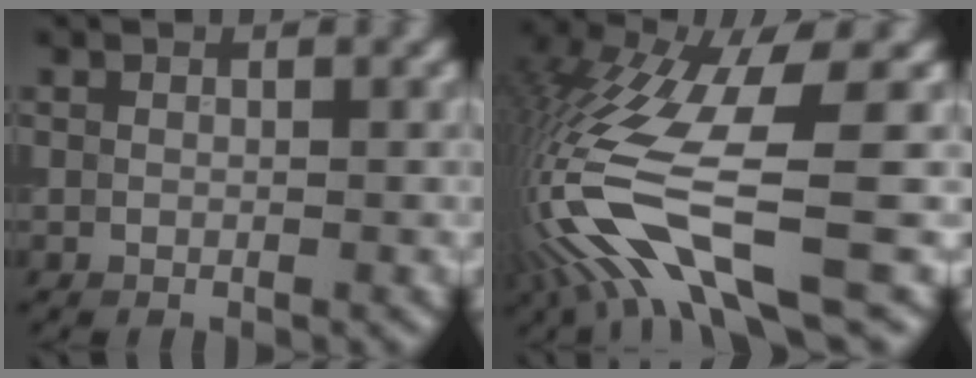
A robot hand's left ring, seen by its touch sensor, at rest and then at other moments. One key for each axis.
{"total": 11.7, "fx": -3.4, "fy": 3.1, "fz": 10.7, "tx": -0.232, "ty": -0.005, "tz": -0.064}